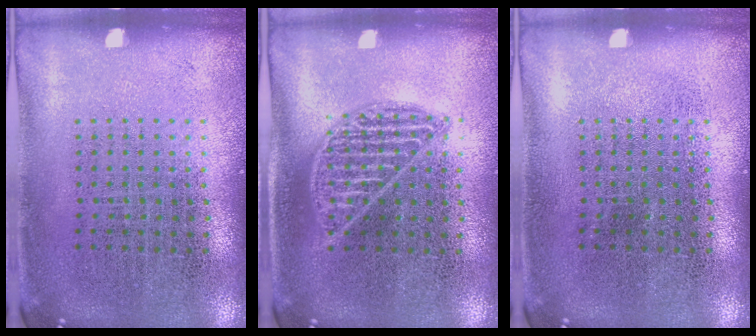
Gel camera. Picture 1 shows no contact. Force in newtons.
{"total": 1.0, "press": 0.9, "slide": 0.3}
{"total": 0.0}